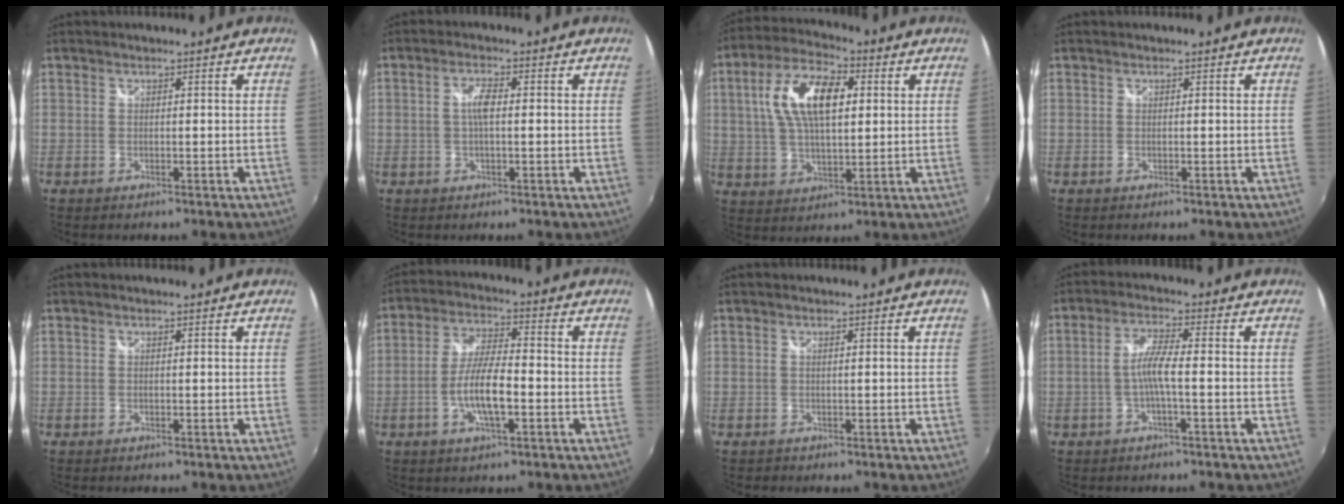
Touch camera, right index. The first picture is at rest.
{"total": 3.0, "force": [0.0, 0.8, 2.9], "torque": [-0.057, 0.004, 0.000]}
{"total": 13.6, "force": [3.1, 6.3, 11.6], "torque": [-0.219, 0.022, 0.055]}
{"total": 0.0}
{"total": 0.0}
{"total": 8.8, "force": [-2.8, 2.2, 8.0], "torque": [-0.160, 0.001, -0.050]}
{"total": 0.0}
{"total": 4.3, "force": [-1.3, 0.0, 4.1], "torque": [-0.086, 0.006, -0.024]}